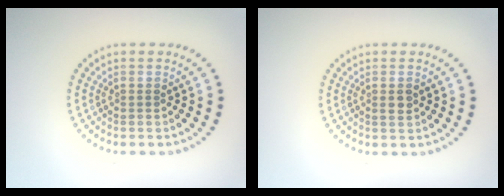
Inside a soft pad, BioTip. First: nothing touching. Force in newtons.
{"total": 1.1, "press": 1.1, "slide": 0.3}